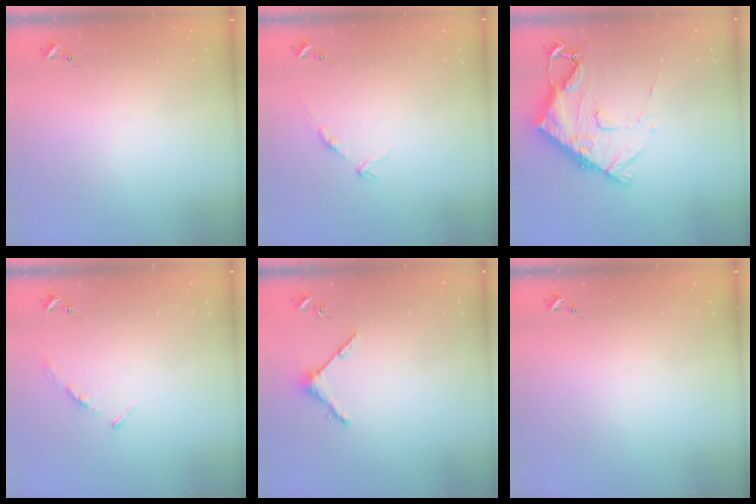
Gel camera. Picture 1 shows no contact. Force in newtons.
{"total": 5.3, "press": 5.2, "slide": 0.7}
{"total": 15.2, "press": 15.1, "slide": 1.6}
{"total": 3.5, "press": 3.5, "slide": 0.4}
{"total": 4.8, "press": 4.8, "slide": 0.6}
{"total": 0.0}